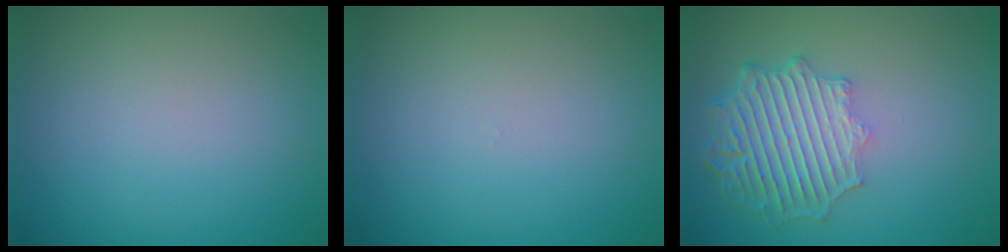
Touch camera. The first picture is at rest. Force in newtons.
{"total": 0.0}
{"total": 6.6, "press": 5.1, "slide": 4.1}